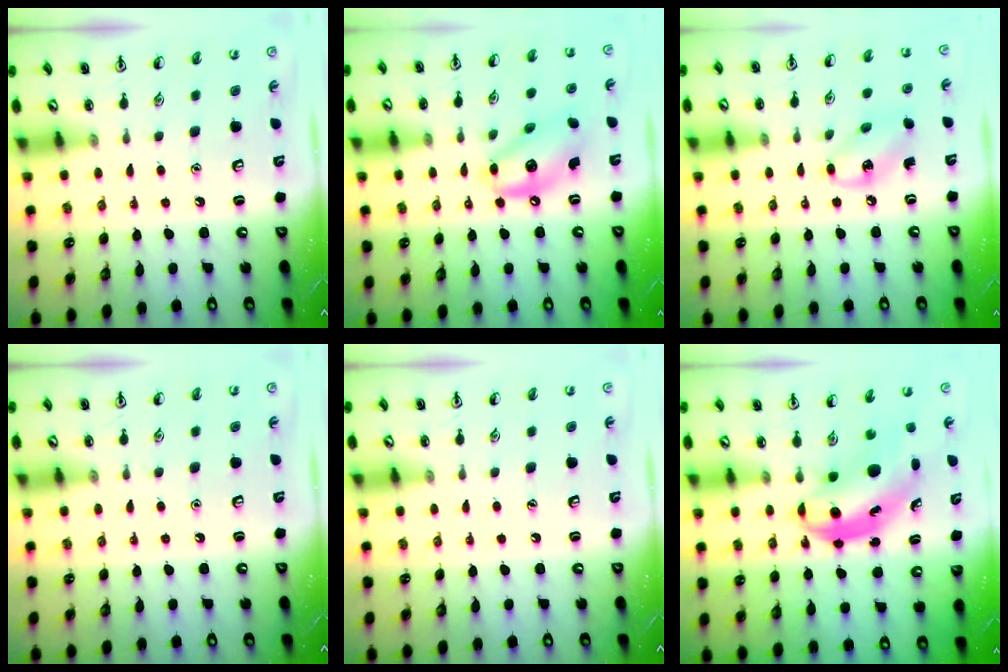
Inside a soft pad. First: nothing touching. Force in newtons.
{"total": 11.2, "press": 10.9, "slide": 2.5}
{"total": 5.7, "press": 5.6, "slide": 0.6}
{"total": 0.0}
{"total": 0.0}
{"total": 5.1, "press": 4.9, "slide": 1.3}